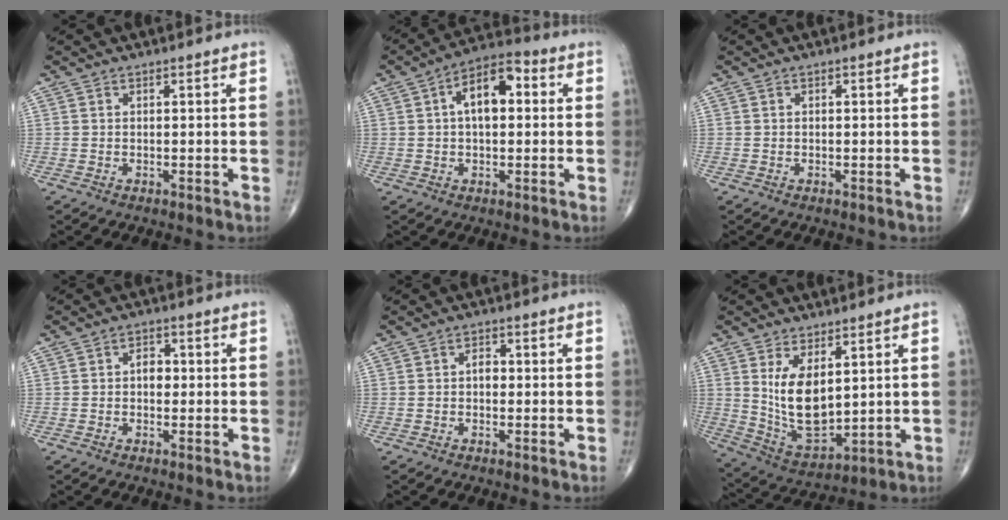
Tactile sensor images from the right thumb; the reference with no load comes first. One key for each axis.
{"total": 10.0, "fx": 1.6, "fy": 5.3, "fz": 8.4, "tx": -0.122, "ty": 0.026, "tz": 0.014}
{"total": 0.0}
{"total": 2.9, "fx": -0.2, "fy": 2.1, "fz": 2.0, "tx": -0.017, "ty": 0.010, "tz": -0.008}
{"total": 2.0, "fx": -0.2, "fy": 1.4, "fz": 1.4, "tx": -0.011, "ty": 0.007, "tz": -0.010}
{"total": 11.8, "fx": 3.0, "fy": 6.0, "fz": 9.6, "tx": -0.158, "ty": -0.028, "tz": 0.078}